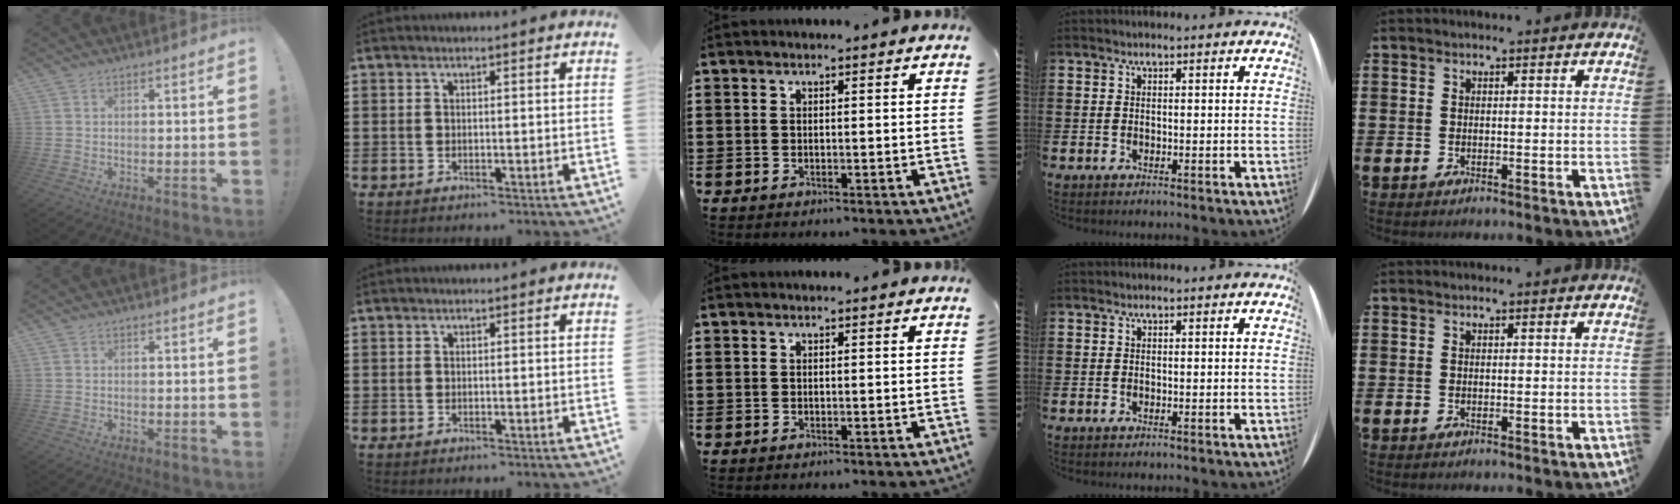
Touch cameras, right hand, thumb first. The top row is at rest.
{}